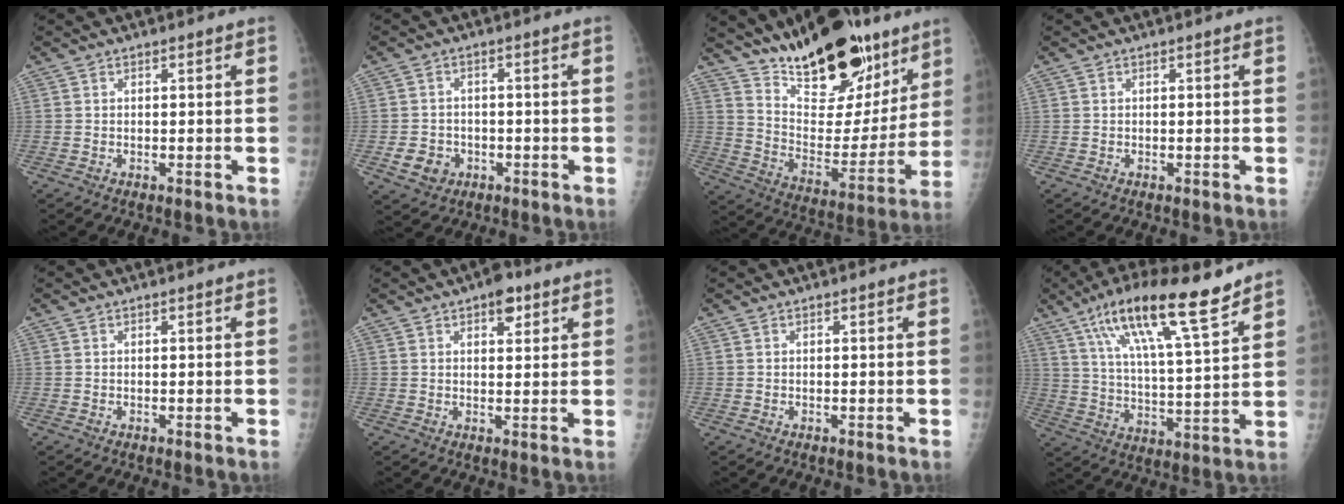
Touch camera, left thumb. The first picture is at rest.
{"total": 5.0, "force": [-1.6, 4.4, 1.8], "torque": [-0.014, 0.007, -0.020]}
{"total": 24.6, "force": [17.2, 10.3, 14.2], "torque": [-0.175, -0.090, 0.275]}
{"total": 0.0}
{"total": 0.0}
{"total": 4.8, "force": [2.8, 2.4, 3.2], "torque": [-0.025, -0.010, 0.035]}
{"total": 0.0}
{"total": 18.0, "force": [12.1, 2.9, 12.9], "torque": [-0.209, -0.051, 0.209]}